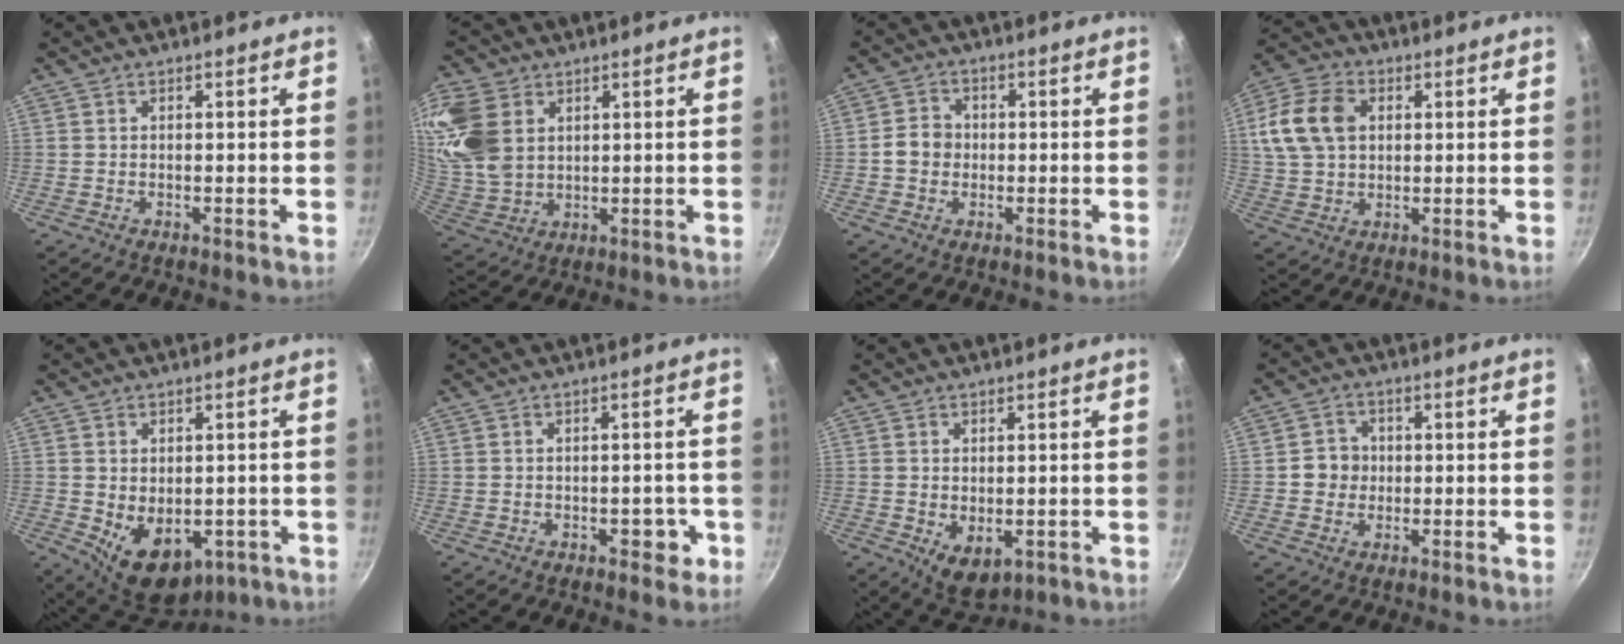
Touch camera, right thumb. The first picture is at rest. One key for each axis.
{"total": 14.9, "fx": 5.1, "fy": 10.8, "fz": 8.9, "tx": -0.188, "ty": -0.016, "tz": 0.114}
{"total": 4.8, "fx": -0.6, "fy": 4.2, "fz": 2.2, "tx": -0.018, "ty": 0.015, "tz": -0.019}
{"total": 12.8, "fx": 2.9, "fy": 9.2, "fz": 8.5, "tx": -0.154, "ty": 0.010, "tz": 0.045}
{"total": 11.1, "fx": -2.5, "fy": 7.6, "fz": 7.8, "tx": -0.088, "ty": -0.011, "tz": -0.010}
{"total": 3.7, "fx": -1.4, "fy": 2.4, "fz": 2.5, "tx": -0.007, "ty": 0.015, "tz": -0.014}
{"total": 5.9, "fx": -0.9, "fy": 3.8, "fz": 4.4, "tx": -0.062, "ty": -0.014, "tz": -0.002}
{"total": 4.4, "fx": -0.2, "fy": 4.2, "fz": 1.5, "tx": 0.003, "ty": 0.009, "tz": -0.011}